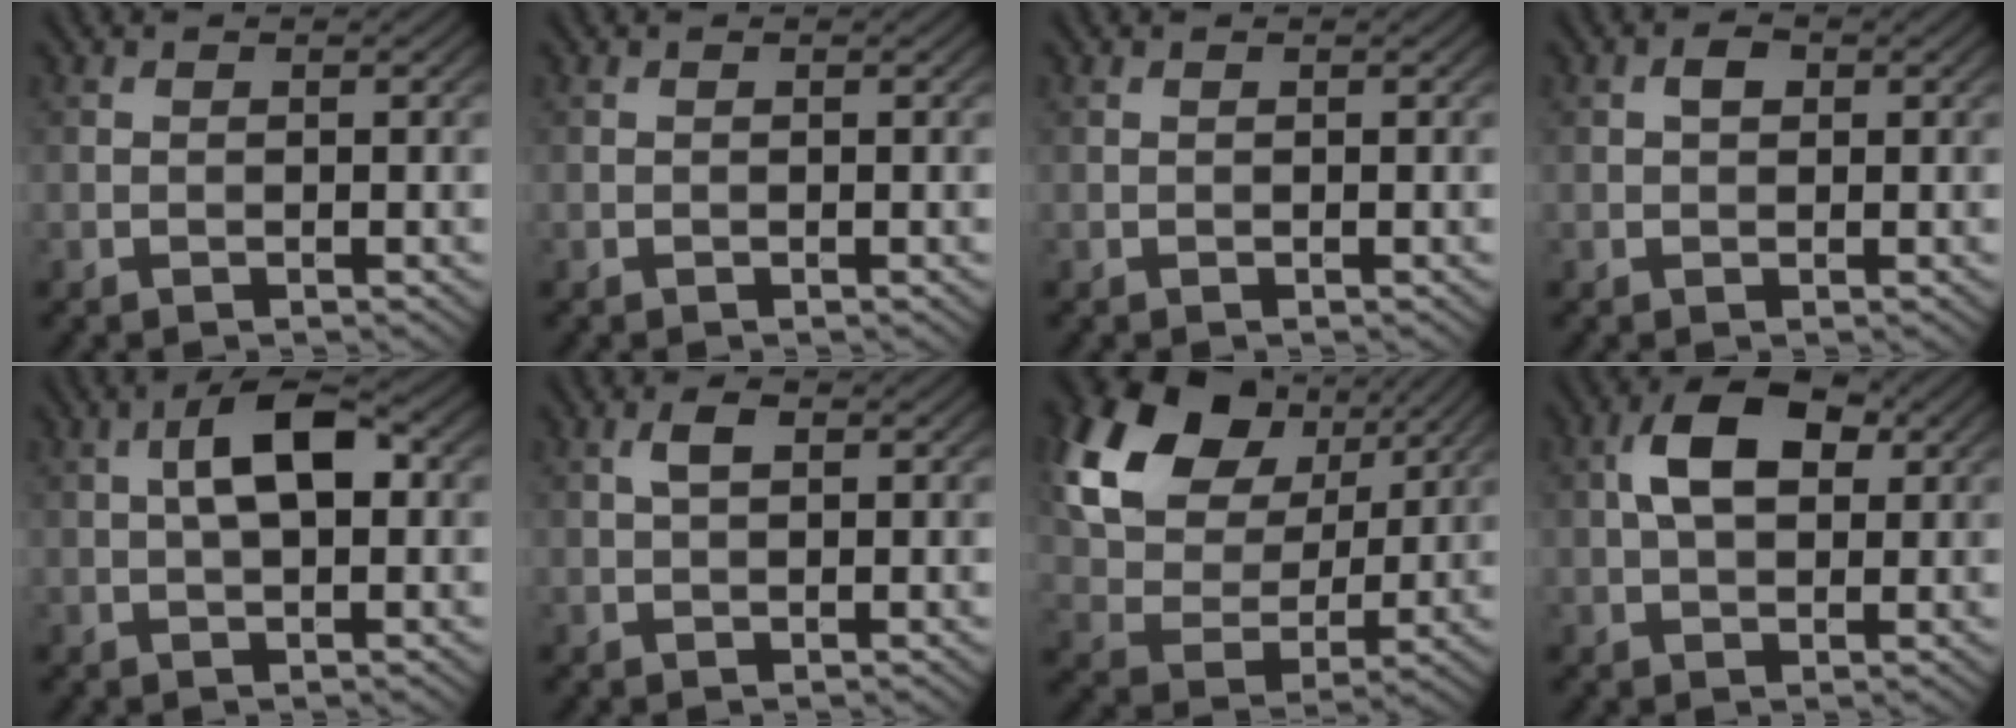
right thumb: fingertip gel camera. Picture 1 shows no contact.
{"total": 0.0}
{"total": 0.0}
{"total": 1.6, "force": [0.4, 1.0, 1.1], "torque": [-0.019, 0.004, 0.004]}
{"total": 6.1, "force": [1.0, 2.5, 5.5], "torque": [-0.096, 0.014, 0.012]}
{"total": 2.0, "force": [0.6, 0.8, 1.7], "torque": [-0.034, 0.006, 0.010]}
{"total": 20.1, "force": [9.5, 14.2, 10.6], "torque": [-0.278, 0.040, 0.215]}
{"total": 7.2, "force": [1.7, 4.1, 5.6], "torque": [-0.104, 0.014, 0.022]}